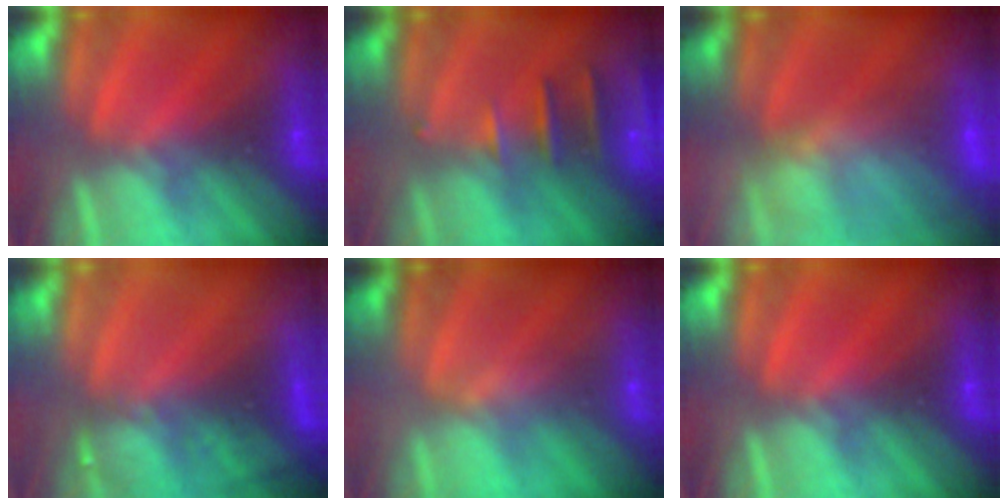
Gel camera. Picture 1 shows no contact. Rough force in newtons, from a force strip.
{"total": 2.4}
{"total": 5.9}
{"total": 2.9}
{"total": 2.1}
{"total": 0.0}